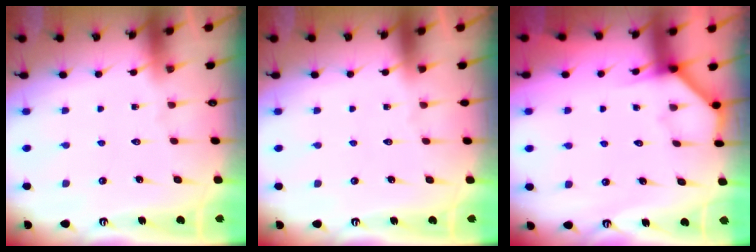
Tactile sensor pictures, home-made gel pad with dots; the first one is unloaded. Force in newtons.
{"total": 0.0}
{"total": 3.9, "press": 3.8, "slide": 0.5}